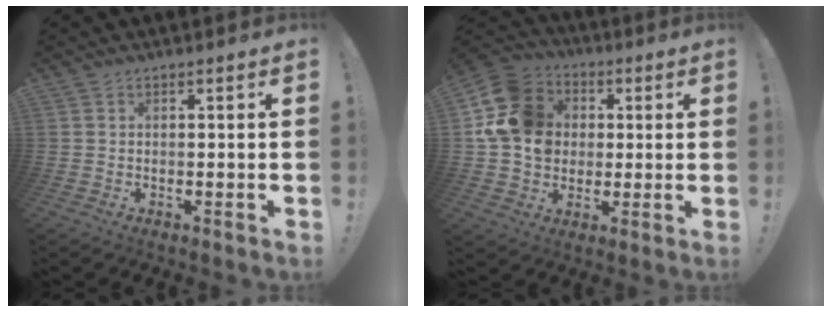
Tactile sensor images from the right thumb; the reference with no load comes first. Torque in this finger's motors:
{"motor_torque": [1.67, 2.64, 1.13, -0.26, 0.07]}